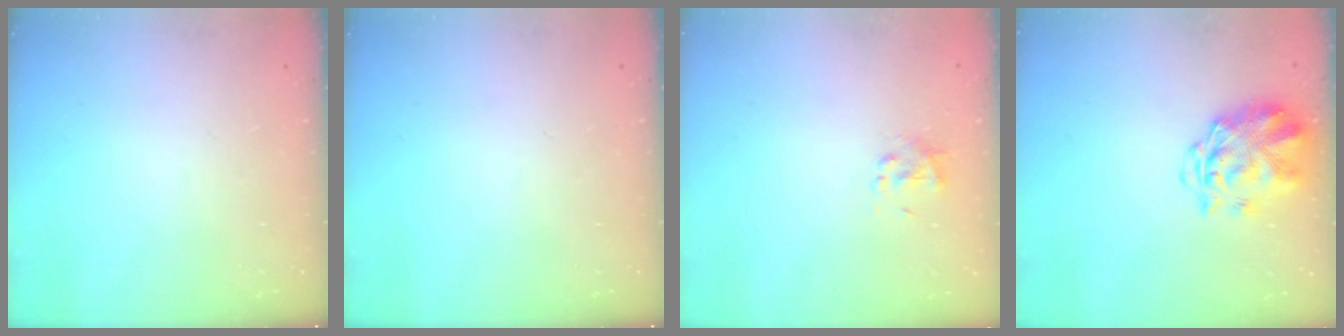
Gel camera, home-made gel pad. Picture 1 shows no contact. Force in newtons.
{"total": 0.0}
{"total": 2.5, "press": 2.5, "slide": 0.6}
{"total": 4.0, "press": 3.6, "slide": 1.6}